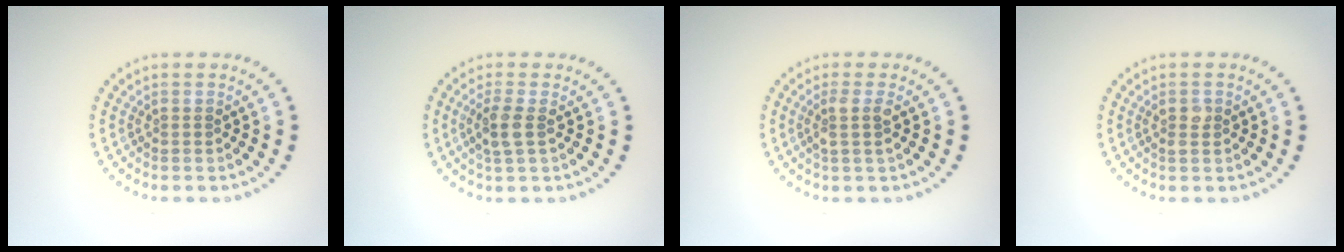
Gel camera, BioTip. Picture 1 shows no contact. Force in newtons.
{"total": 2.1, "press": 1.9, "slide": 0.8}
{"total": 1.8, "press": 1.5, "slide": 1.1}
{"total": 1.2, "press": 1.2, "slide": 0.2}